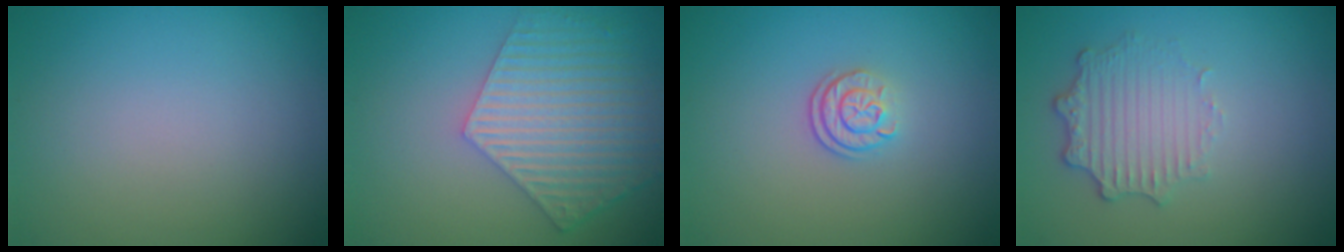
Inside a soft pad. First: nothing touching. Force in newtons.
{"total": 5.8, "press": 4.6, "slide": 3.6}
{"total": 2.2, "press": 1.7, "slide": 1.4}
{"total": 3.4, "press": 2.7, "slide": 2.1}